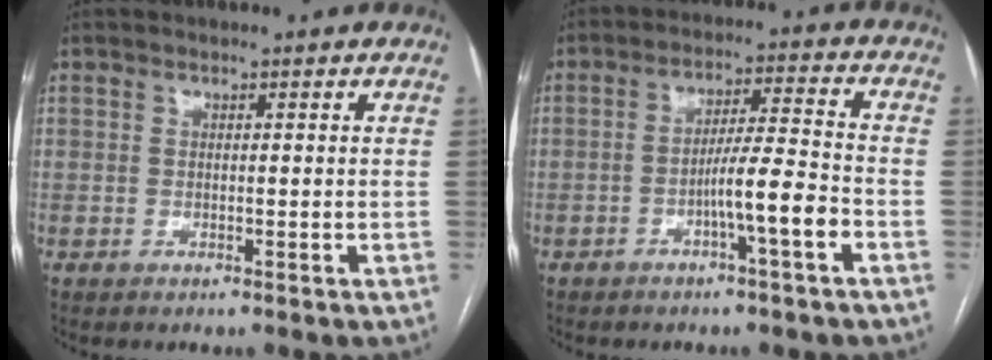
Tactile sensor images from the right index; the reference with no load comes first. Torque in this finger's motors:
{"motor_torque": [0.83, -0.65, 0.44, 0.13]}